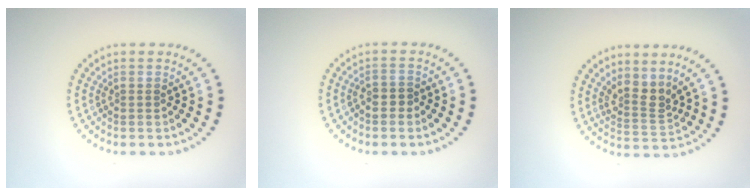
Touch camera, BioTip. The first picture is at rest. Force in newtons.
{"total": 1.1, "press": 0.9, "slide": 0.6}
{"total": 2.8, "press": 2.0, "slide": 2.0}